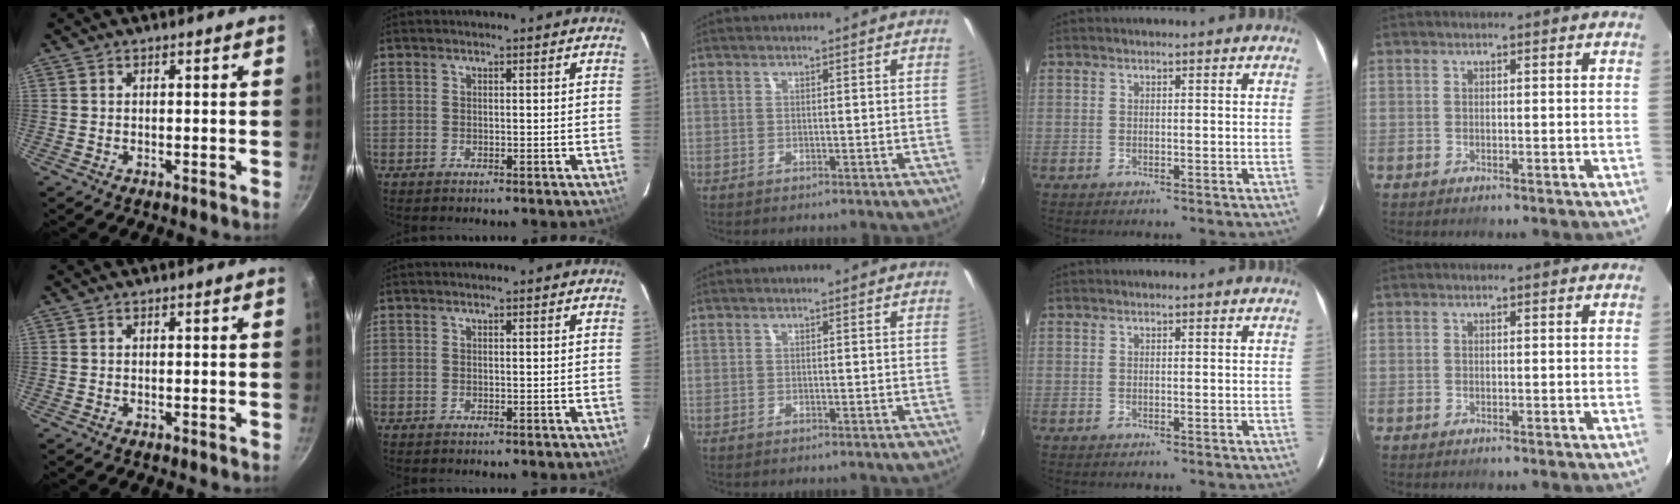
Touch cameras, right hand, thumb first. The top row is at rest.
{}